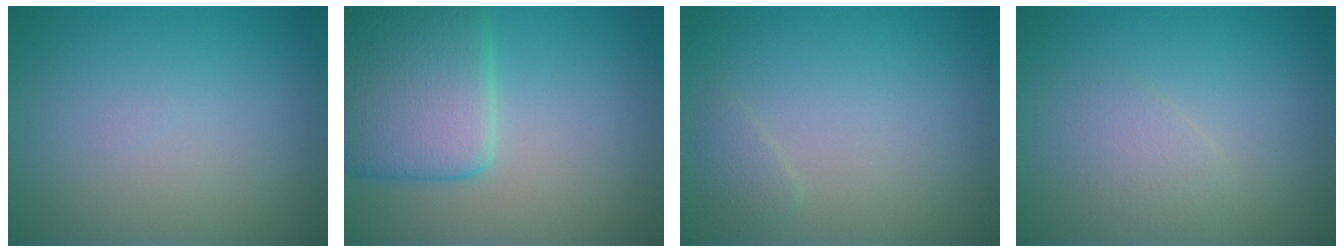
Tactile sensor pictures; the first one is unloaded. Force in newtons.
{"total": 6.2, "press": 6.2, "slide": 0.2}
{"total": 0.9, "press": 0.9, "slide": 0.0}
{"total": 1.4, "press": 1.4, "slide": 0.1}